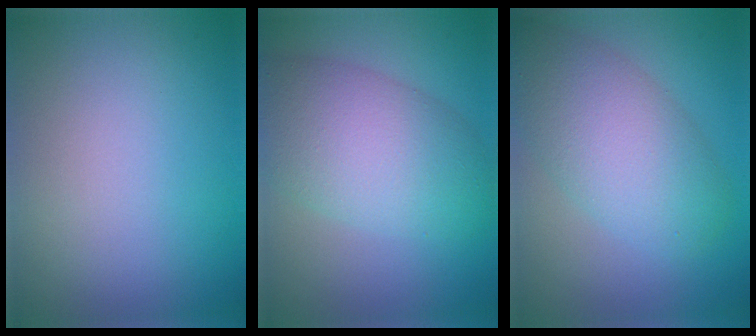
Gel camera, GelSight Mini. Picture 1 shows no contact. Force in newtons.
{"total": 8.2, "press": 8.2, "slide": 0.3}
{"total": 6.9, "press": 6.9, "slide": 0.2}